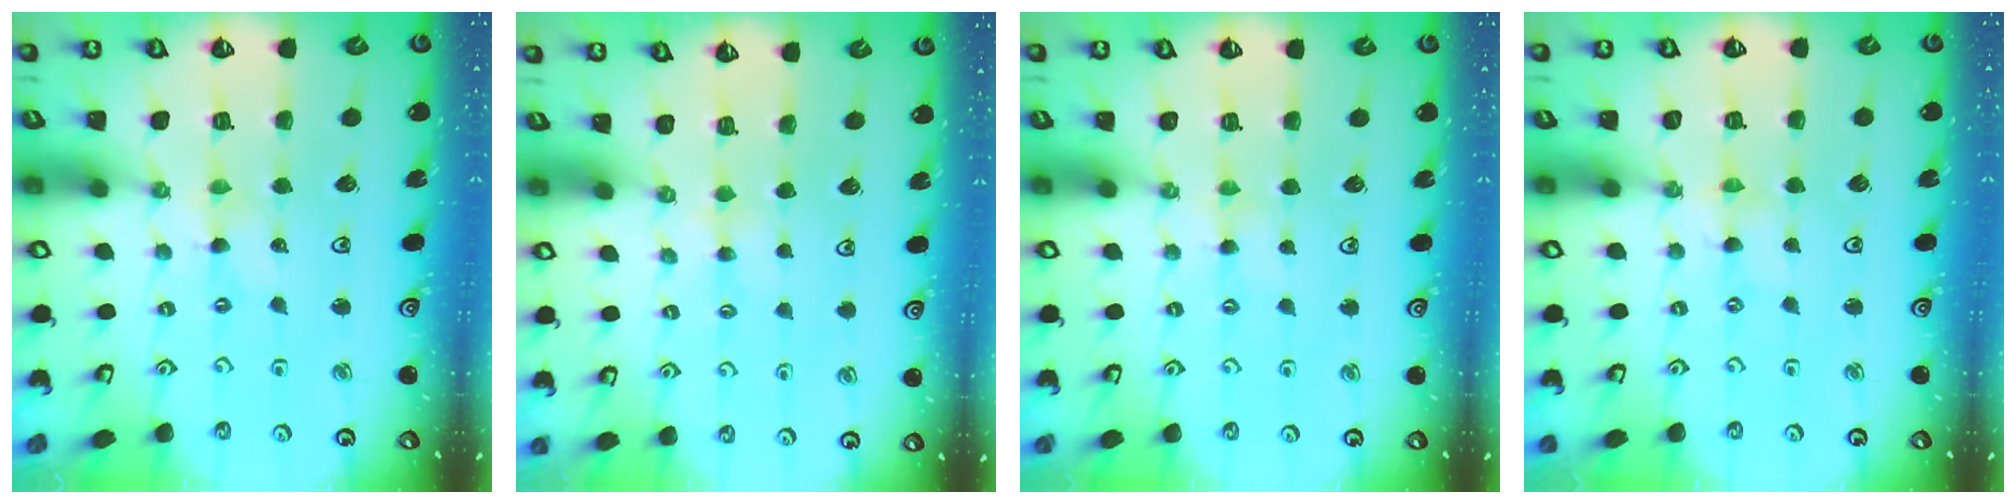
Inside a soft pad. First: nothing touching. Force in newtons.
{"total": 1.9, "press": 1.8, "slide": 0.3}
{"total": 1.8, "press": 1.7, "slide": 0.3}
{"total": 0.0}